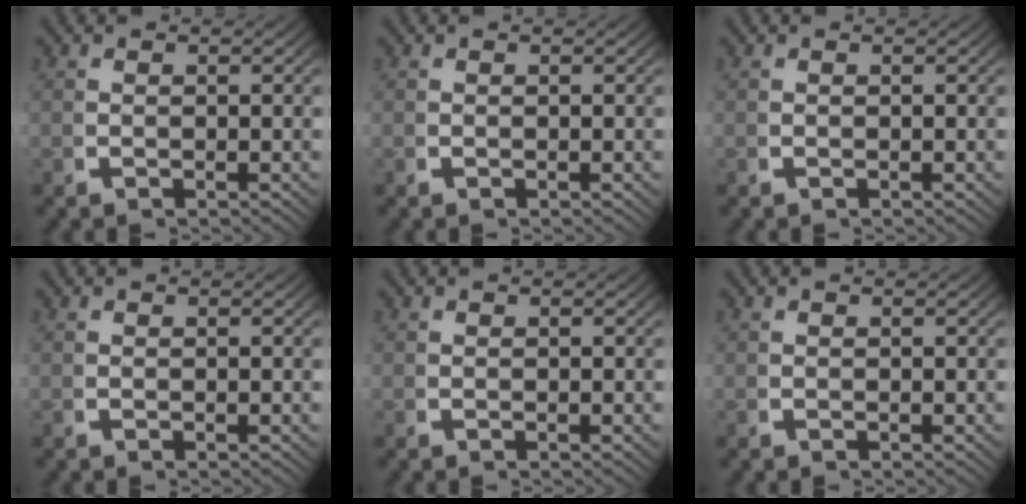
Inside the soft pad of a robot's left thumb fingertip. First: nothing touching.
{"total": 0.0}
{"total": 0.0}
{"total": 0.0}
{"total": 0.0}
{"total": 0.0}